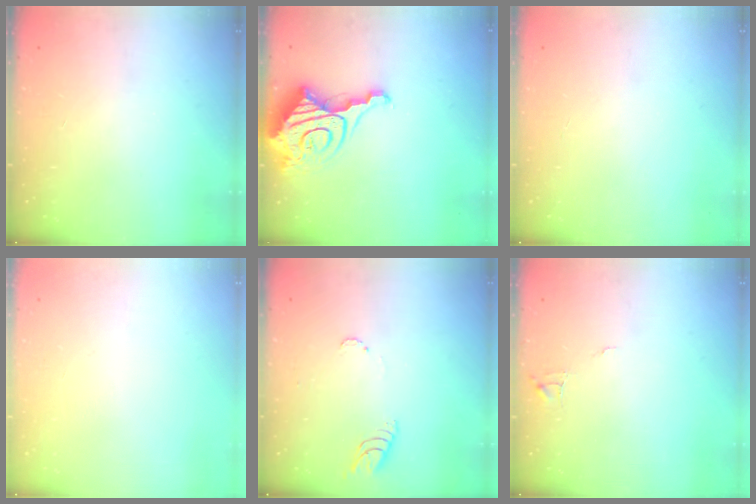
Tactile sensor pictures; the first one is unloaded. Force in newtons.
{"total": 16.6, "press": 16.5, "slide": 1.9}
{"total": 0.0}
{"total": 0.0}
{"total": 5.2, "press": 5.2, "slide": 0.6}
{"total": 4.5, "press": 4.5, "slide": 0.4}